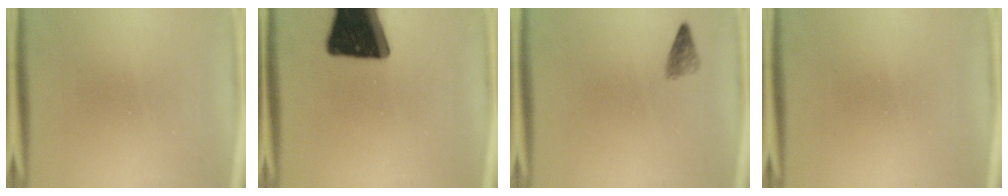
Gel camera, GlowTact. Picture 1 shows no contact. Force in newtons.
{"total": 20.1}
{"total": 1.7}
{"total": 0.0}